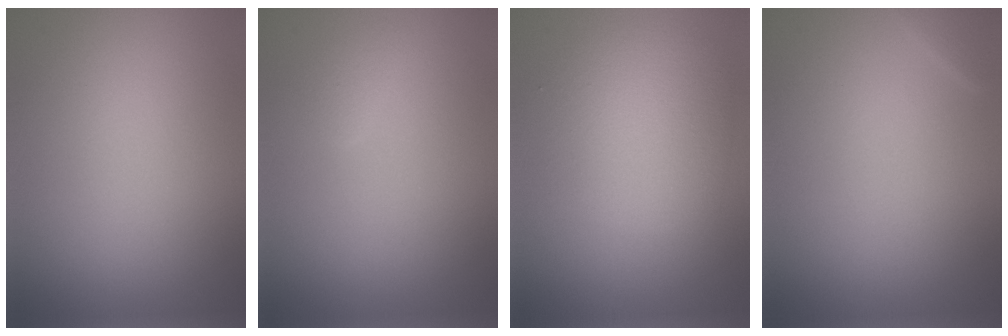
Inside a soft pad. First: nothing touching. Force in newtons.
{"total": 0.7, "press": 0.7, "slide": 0.1}
{"total": 4.5, "press": 4.5, "slide": 0.0}
{"total": 0.8, "press": 0.8, "slide": 0.1}